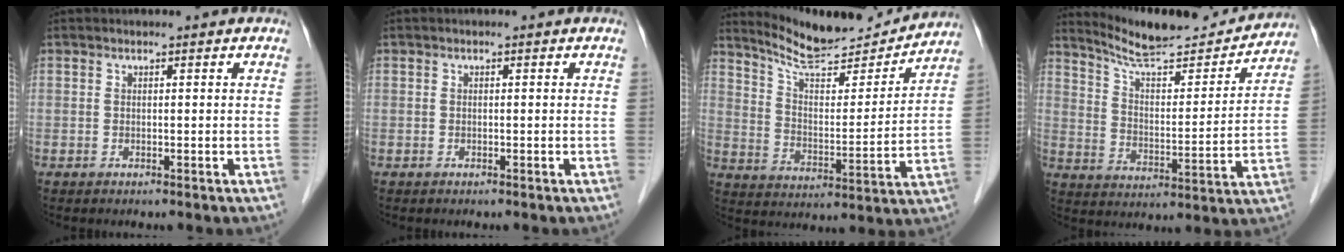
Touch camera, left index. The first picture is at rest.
{"total": 0.0}
{"total": 15.3, "force": [14.7, 1.4, 4.0], "torque": [-0.069, -0.015, 0.228]}
{"total": 17.4, "force": [16.6, 1.6, 5.2], "torque": [-0.084, -0.022, 0.245]}